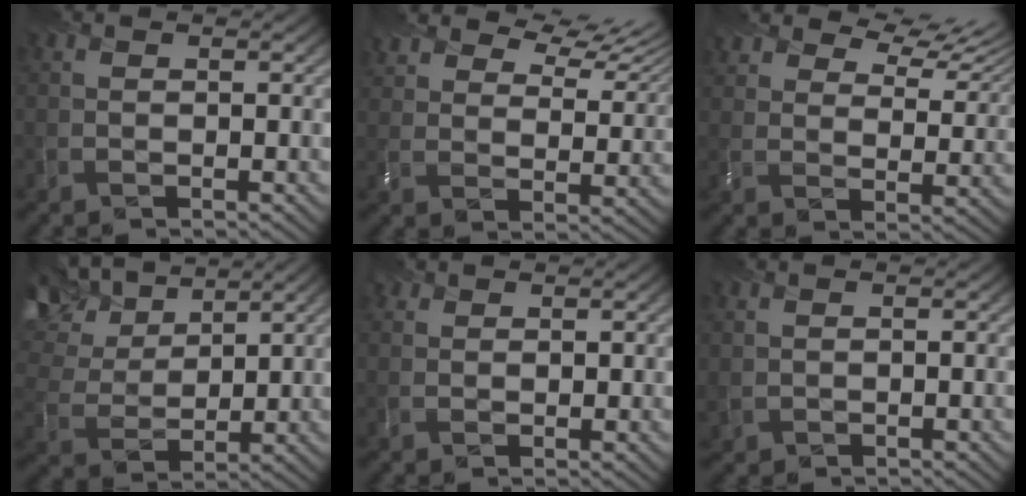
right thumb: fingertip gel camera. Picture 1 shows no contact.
{"total": 9.7, "force": [8.0, 3.5, 4.1], "torque": [-0.094, 0.008, 0.135]}
{"total": 8.7, "force": [7.2, 3.2, 3.8], "torque": [-0.082, 0.007, 0.121]}
{"total": 10.3, "force": [7.5, 4.6, 5.3], "torque": [-0.155, 0.024, 0.148]}
{"total": 1.0, "force": [0.8, 0.6, 0.1], "torque": [0.003, -0.006, 0.019]}
{"total": 0.7, "force": [0.2, 0.5, 0.5], "torque": [-0.020, -0.004, 0.010]}